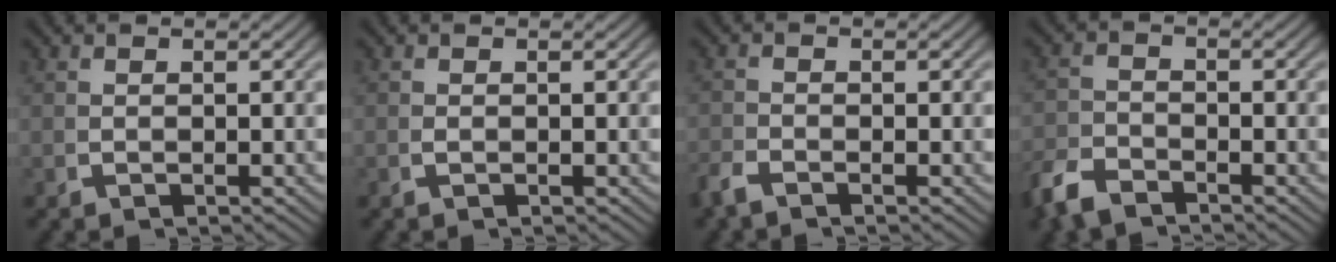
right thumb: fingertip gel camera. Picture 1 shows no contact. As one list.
[{"total": 0.0}, {"total": 1.2, "force": [-1.2, 0.0, 0.3], "torque": [0.000, -0.001, -0.027]}, {"total": 2.8, "force": [-2.7, 0.7, 0.5], "torque": [-0.001, -0.005, -0.051]}]